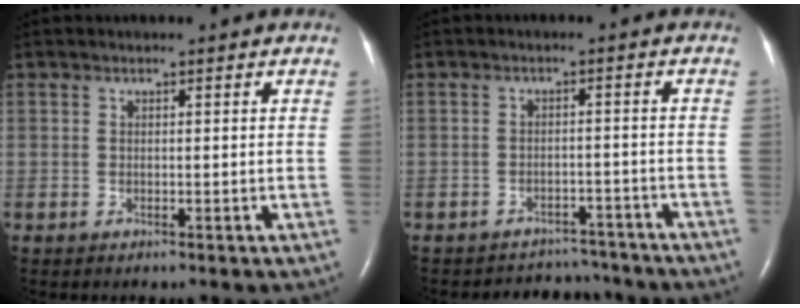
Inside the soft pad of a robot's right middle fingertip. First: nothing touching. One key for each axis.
{"total": 6.7, "fx": -6.3, "fy": 2.2, "fz": -0.8, "tx": 0.011, "ty": 0.022, "tz": -0.077}